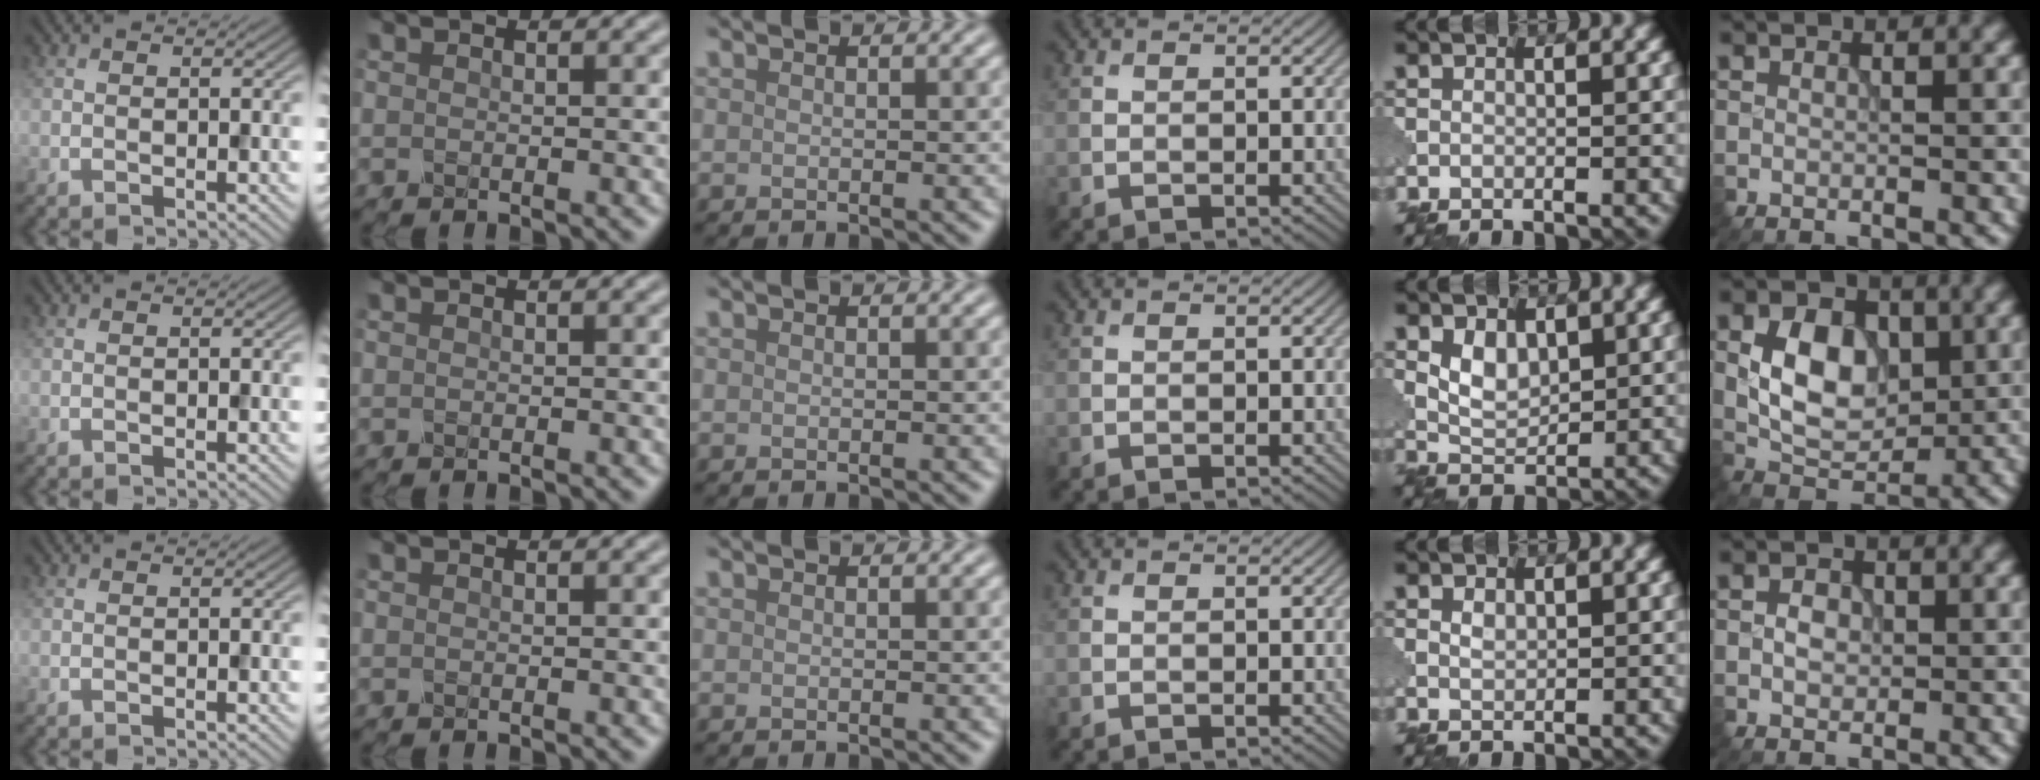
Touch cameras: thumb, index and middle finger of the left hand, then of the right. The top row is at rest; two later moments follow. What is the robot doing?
{"motion": "close", "object": "eyeshadow palette"}